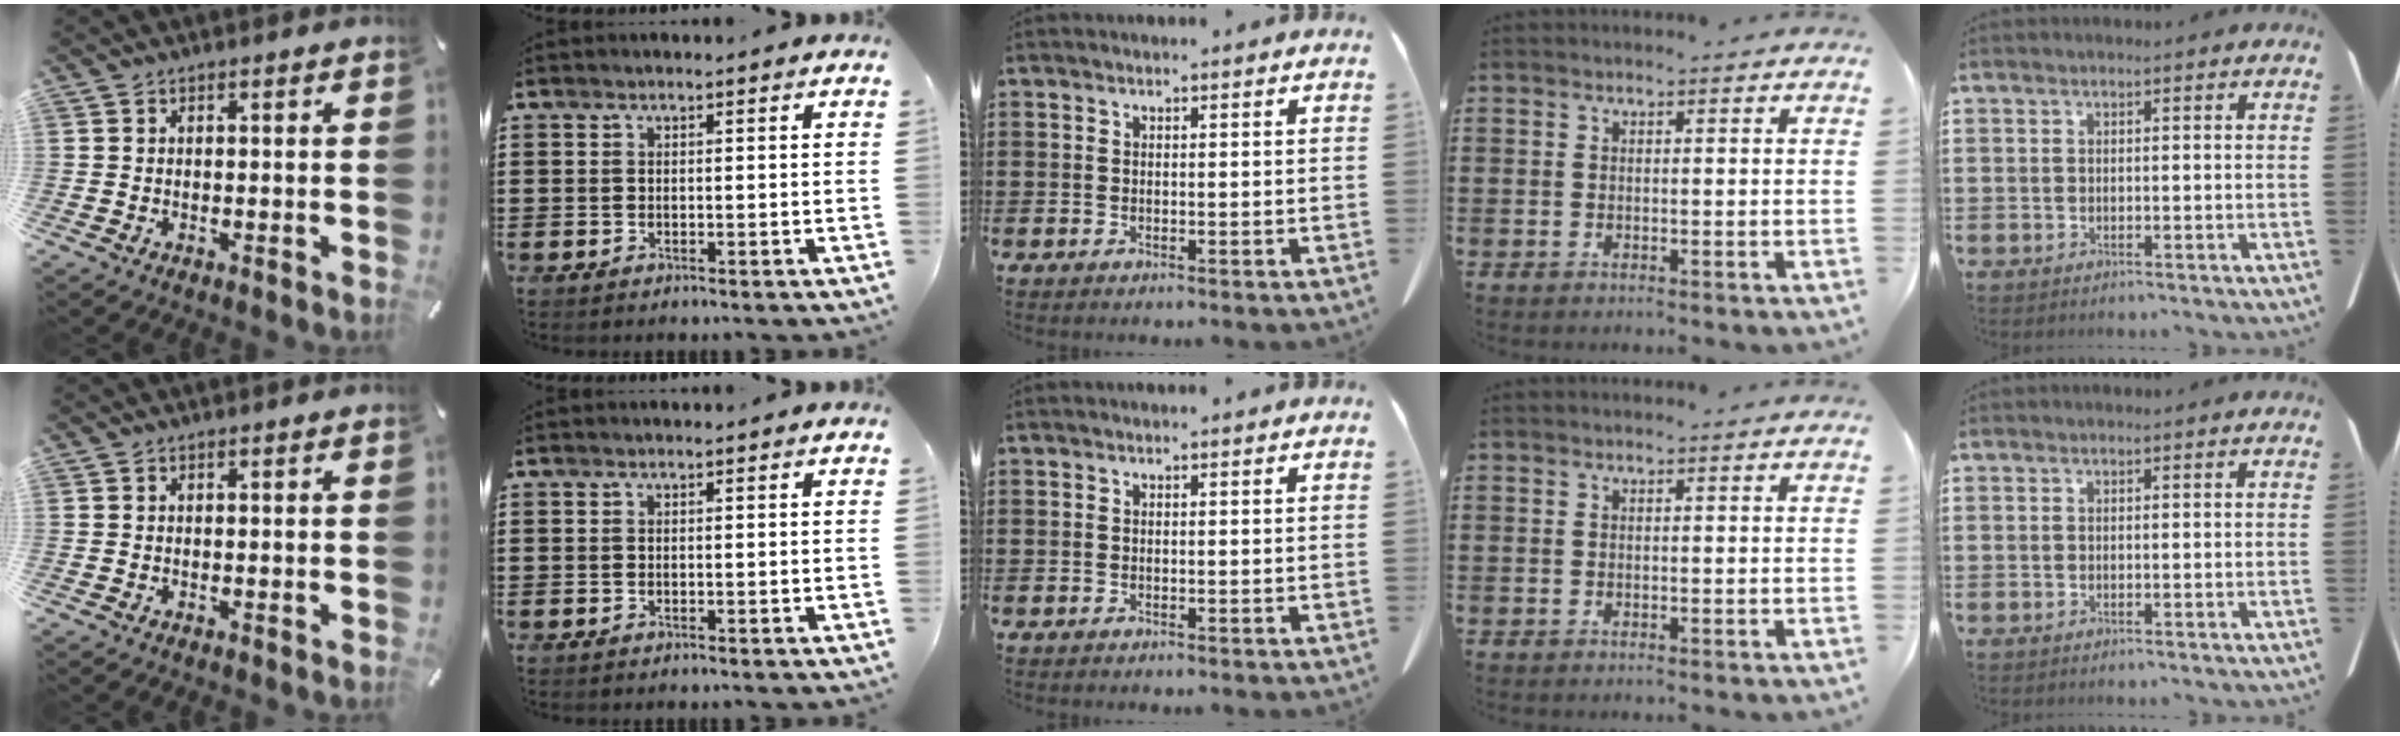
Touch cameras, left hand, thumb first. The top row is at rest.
{}